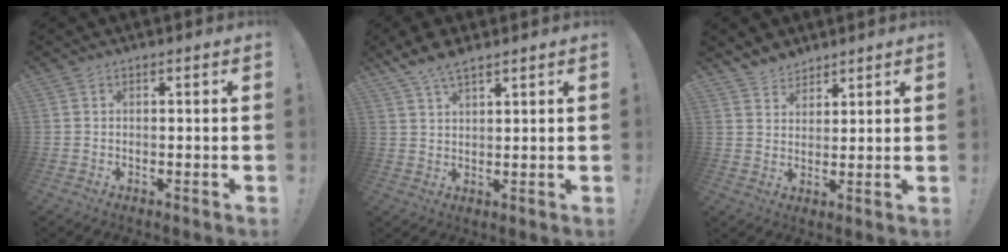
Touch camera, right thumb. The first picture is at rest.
{"total": 6.3, "force": [4.9, 1.9, 3.5], "torque": [-0.067, -0.017, 0.092]}
{"total": 5.8, "force": [5.1, 2.7, 0.6], "torque": [-0.007, -0.036, 0.096]}